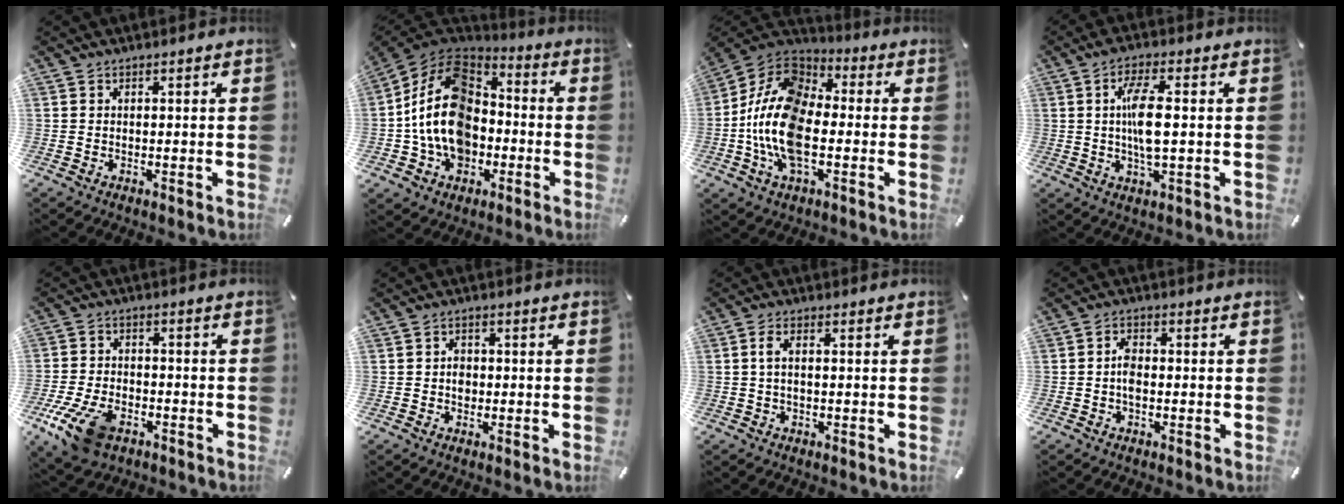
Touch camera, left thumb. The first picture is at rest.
{"total": 17.5, "force": [-3.2, 13.9, 10.2], "torque": [-0.225, 0.019, -0.061]}
{"total": 16.5, "force": [-4.2, 9.6, 12.8], "torque": [-0.289, 0.009, -0.084]}
{"total": 8.5, "force": [0.6, 2.4, 8.1], "torque": [-0.172, -0.005, 0.003]}
{"total": 12.1, "force": [-6.5, 6.9, 7.5], "torque": [-0.158, 0.024, -0.117]}
{"total": 2.6, "force": [-0.2, 2.2, 1.4], "torque": [-0.020, 0.004, -0.009]}
{"total": 2.9, "force": [0.0, 1.2, 2.6], "torque": [-0.056, 0.002, -0.004]}
{"total": 3.3, "force": [-0.6, 1.8, 2.7], "torque": [-0.052, 0.006, -0.011]}